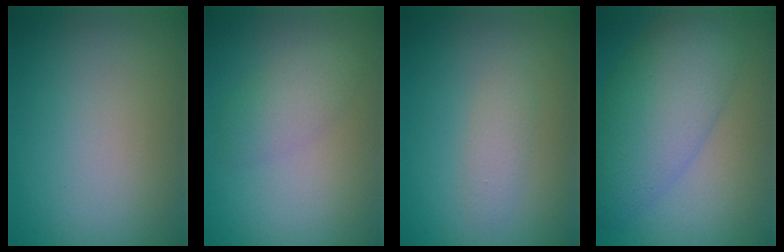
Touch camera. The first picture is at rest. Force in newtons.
{"total": 2.4, "press": 2.4, "slide": 0.1}
{"total": 1.4, "press": 1.4, "slide": 0.1}
{"total": 8.0, "press": 8.0, "slide": 0.3}